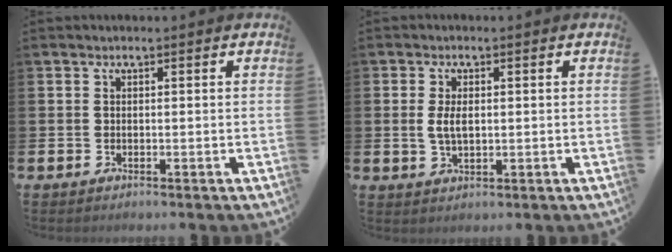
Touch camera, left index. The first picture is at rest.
{"total": 3.1, "force": [0.4, 1.6, 2.6], "torque": [-0.040, 0.001, 0.003]}